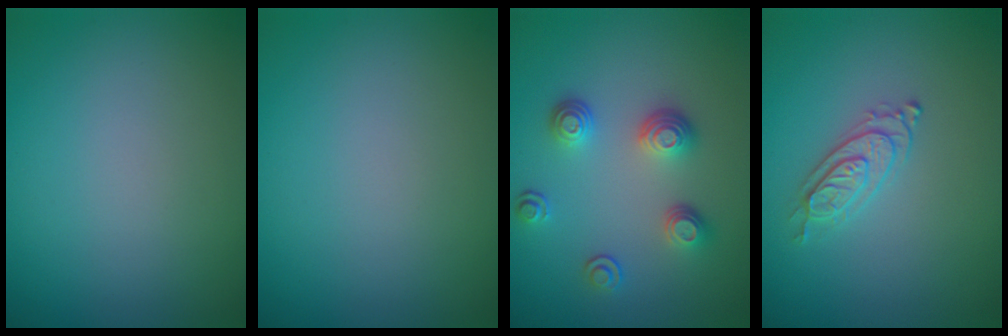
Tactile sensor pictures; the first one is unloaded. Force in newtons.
{"total": 0.0}
{"total": 3.3, "press": 2.7, "slide": 1.9}
{"total": 2.2, "press": 2.0, "slide": 0.7}